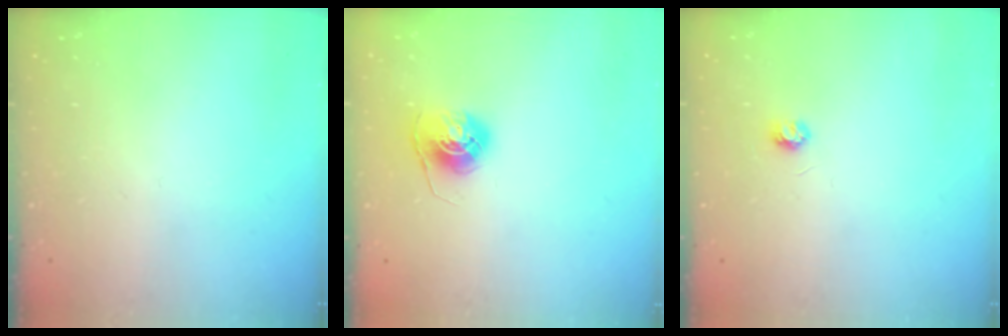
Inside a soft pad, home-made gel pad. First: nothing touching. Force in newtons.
{"total": 6.9, "press": 6.9, "slide": 0.5}
{"total": 3.2, "press": 3.2, "slide": 0.3}